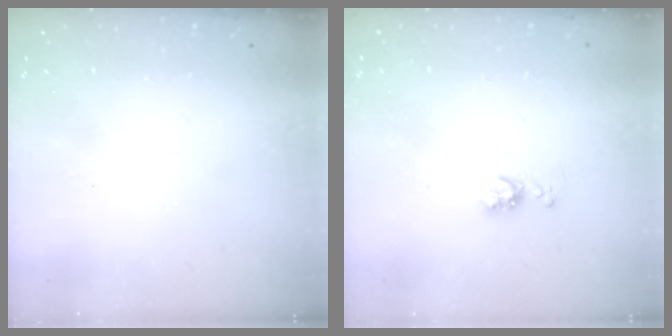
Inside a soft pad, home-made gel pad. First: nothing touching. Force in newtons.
{"total": 5.9, "press": 5.8, "slide": 0.7}